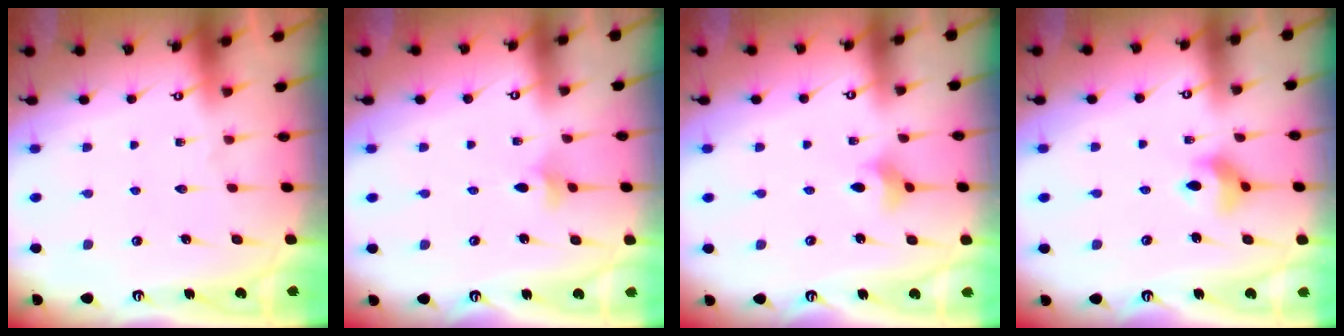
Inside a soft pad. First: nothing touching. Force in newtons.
{"total": 3.1, "press": 3.0, "slide": 0.7}
{"total": 4.0, "press": 3.9, "slide": 0.8}
{"total": 7.8, "press": 7.6, "slide": 1.7}